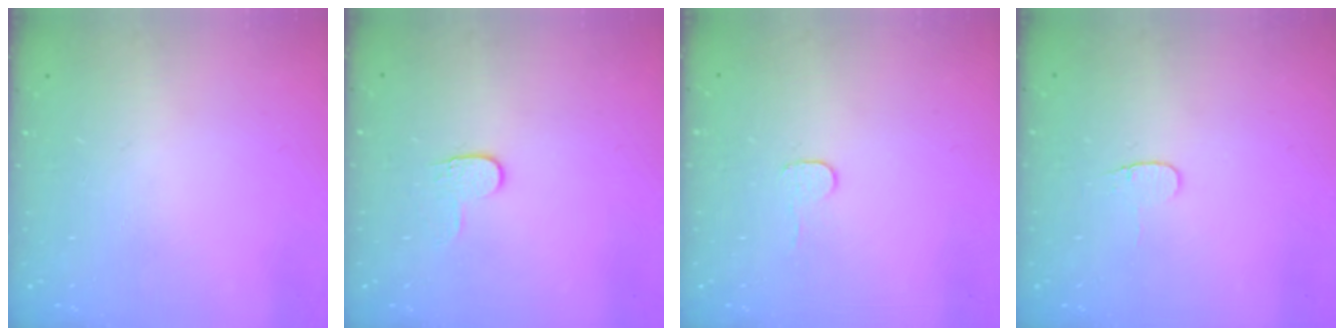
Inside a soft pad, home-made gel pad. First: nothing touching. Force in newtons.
{"total": 4.3, "press": 4.3, "slide": 0.5}
{"total": 3.4, "press": 3.4, "slide": 0.3}
{"total": 3.4, "press": 3.4, "slide": 0.4}